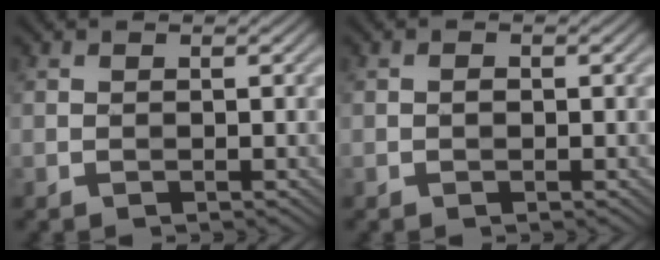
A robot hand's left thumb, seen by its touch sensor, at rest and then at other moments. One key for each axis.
{"total": 0.6, "fx": -0.2, "fy": 0.4, "fz": 0.5, "tx": -0.007, "ty": 0.001, "tz": -0.004}